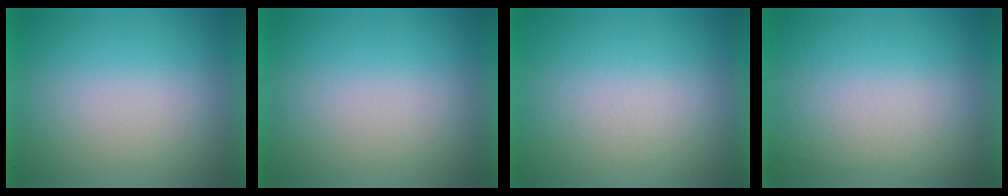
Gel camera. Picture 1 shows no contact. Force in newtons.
{"total": 1.4}
{"total": 3.9}
{"total": 2.8}